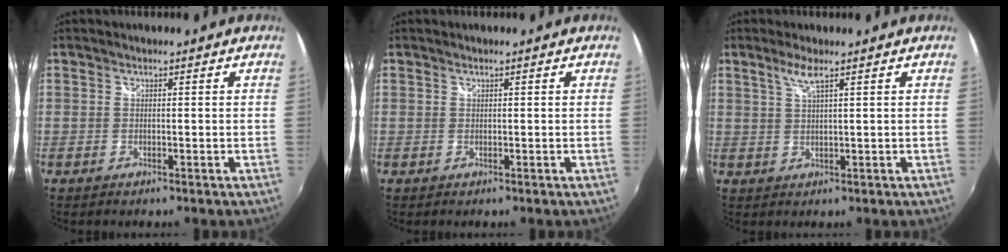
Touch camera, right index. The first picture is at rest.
{"total": 0.0}
{"total": 2.8, "force": [1.7, 0.0, 2.2], "torque": [-0.045, 0.001, 0.035]}